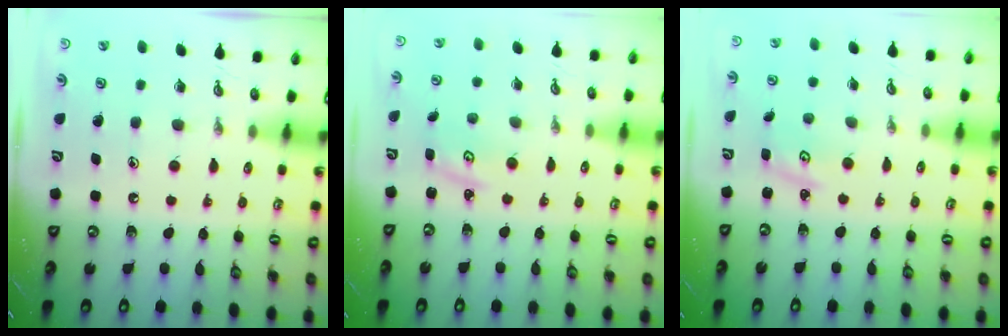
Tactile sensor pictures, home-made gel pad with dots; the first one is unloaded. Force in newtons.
{"total": 2.6, "press": 2.6, "slide": 0.4}
{"total": 2.3, "press": 2.2, "slide": 0.4}